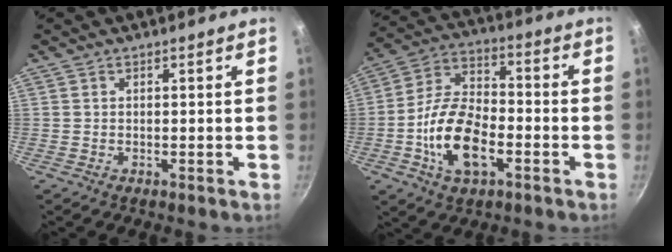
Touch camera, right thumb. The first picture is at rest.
{"total": 15.0, "force": [-4.6, 7.9, 11.8], "torque": [-0.209, 0.034, -0.094]}